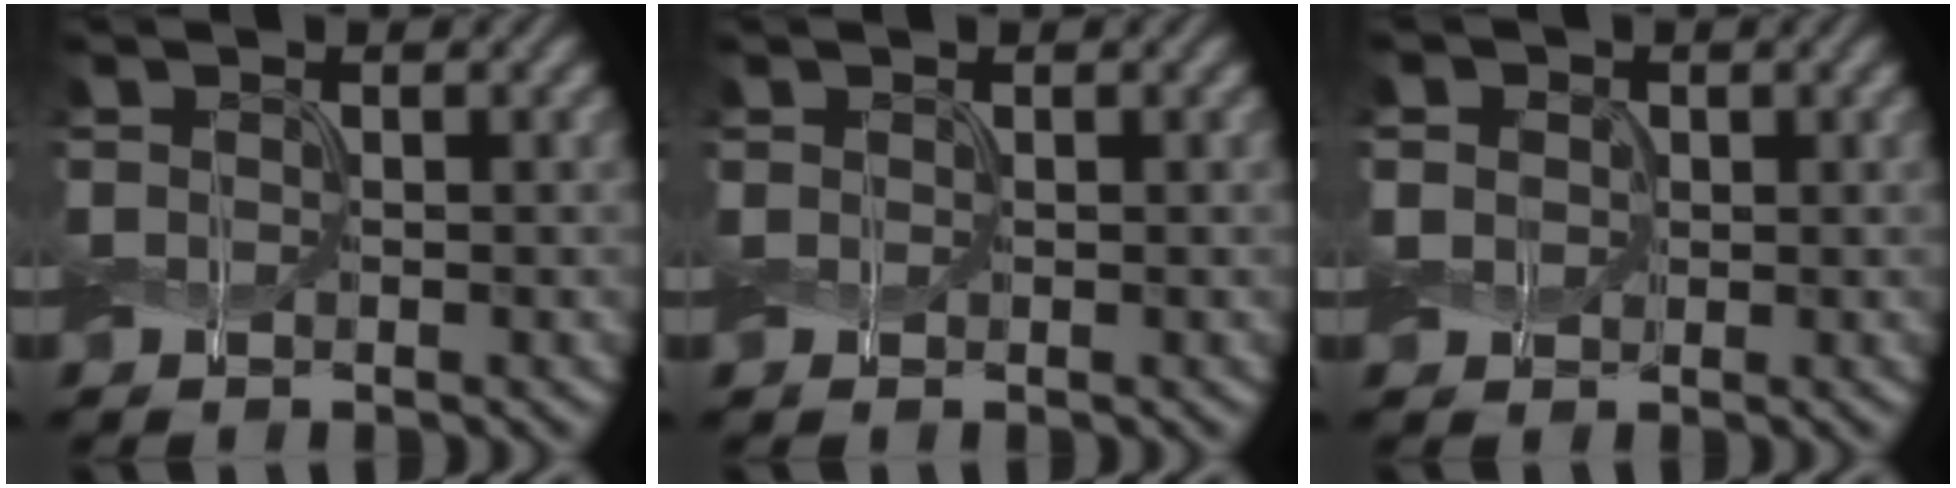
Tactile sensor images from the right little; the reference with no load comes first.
{"total": 0.0}
{"total": 3.6, "force": [0.9, 3.0, 1.7], "torque": [-0.047, 0.013, 0.002]}